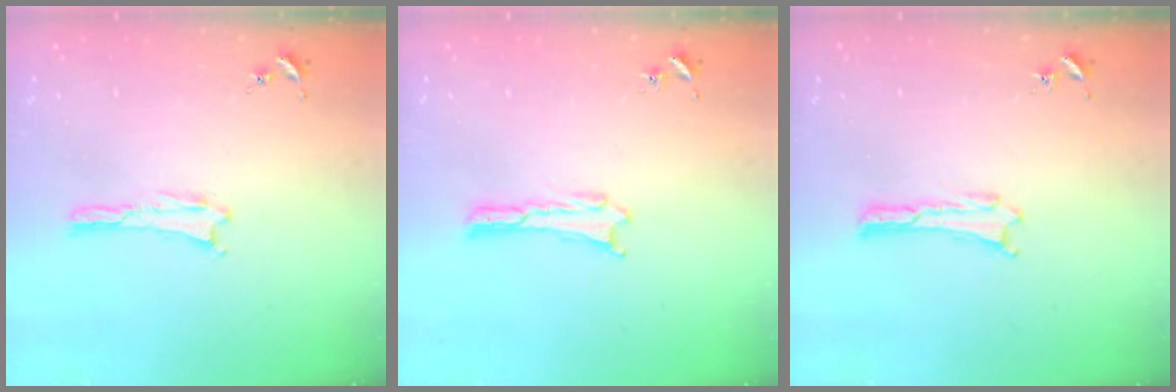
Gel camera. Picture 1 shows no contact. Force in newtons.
{"total": 0.0}
{"total": 0.0}